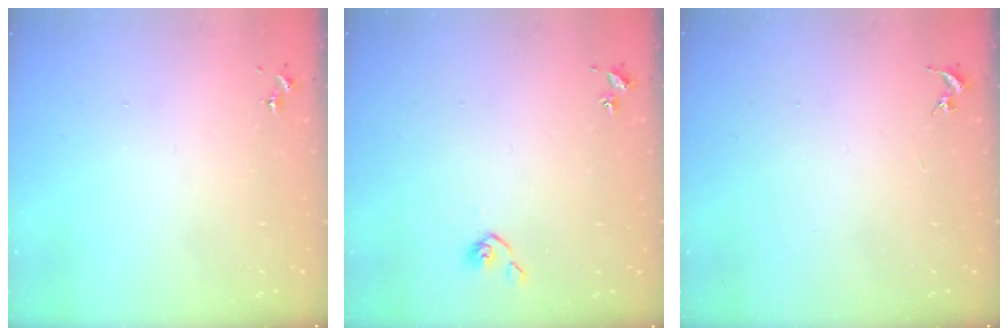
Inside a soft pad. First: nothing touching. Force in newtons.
{"total": 4.9, "press": 4.8, "slide": 0.7}
{"total": 0.0}